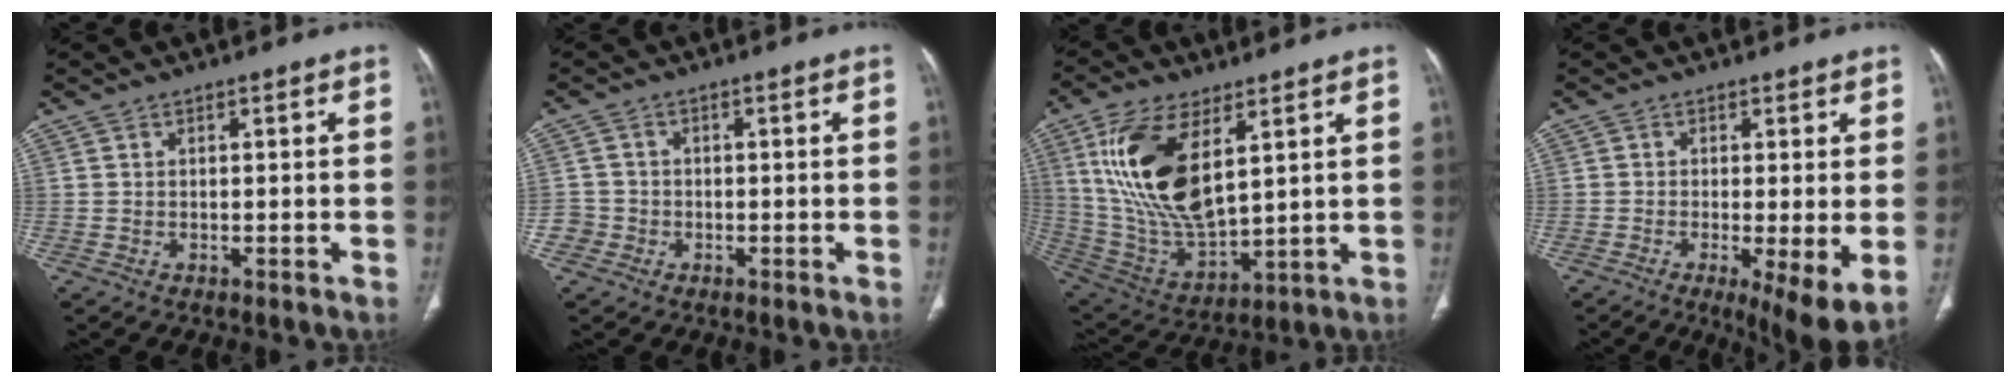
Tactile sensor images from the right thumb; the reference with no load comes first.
{"total": 2.7, "force": [-1.1, 2.4, -0.2], "torque": [0.016, 0.013, -0.028]}
{"total": 19.3, "force": [6.8, 8.9, 15.7], "torque": [-0.300, -0.026, 0.143]}
{"total": 8.4, "force": [-1.9, 2.1, 7.9], "torque": [-0.128, -0.026, -0.029]}